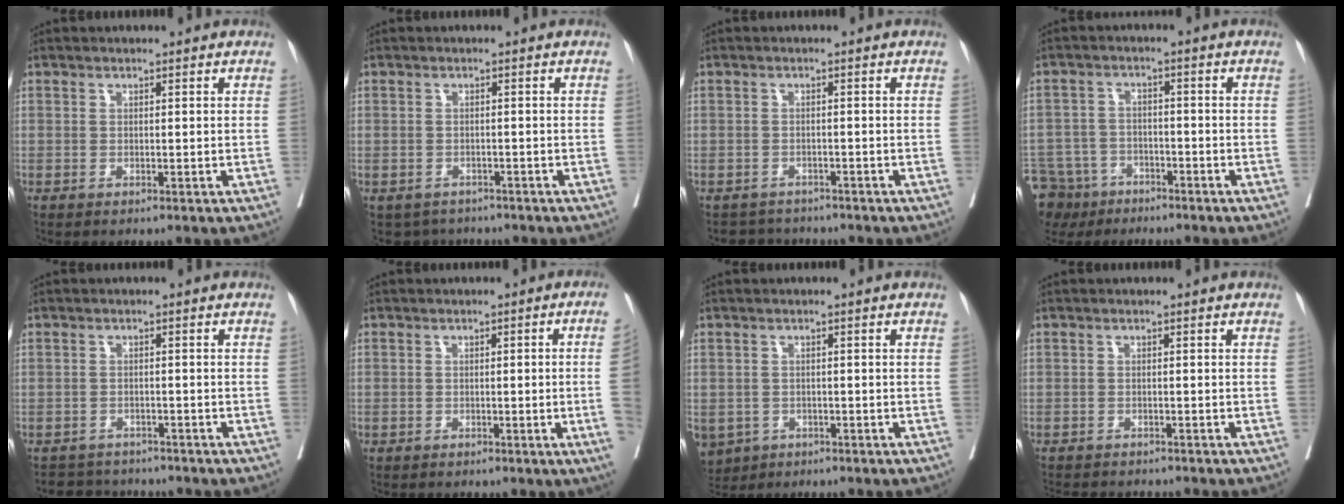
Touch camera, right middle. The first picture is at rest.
{"total": 3.3, "force": [-2.7, 1.9, -0.2], "torque": [0.008, 0.004, -0.041]}
{"total": 3.0, "force": [-2.7, 1.0, -0.8], "torque": [0.013, -0.002, -0.045]}
{"total": 11.6, "force": [-8.1, 7.9, 2.6], "torque": [-0.082, -0.001, -0.132]}
{"total": 4.2, "force": [-3.9, 1.4, -0.5], "torque": [0.012, 0.003, -0.060]}
{"total": 4.9, "force": [-0.9, -1.1, 4.7], "torque": [-0.051, -0.001, -0.013]}
{"total": 7.8, "force": [-3.8, 6.2, 2.6], "torque": [-0.072, -0.002, -0.054]}
{"total": 7.0, "force": [-6.4, 1.7, 2.2], "torque": [-0.028, -0.004, -0.089]}